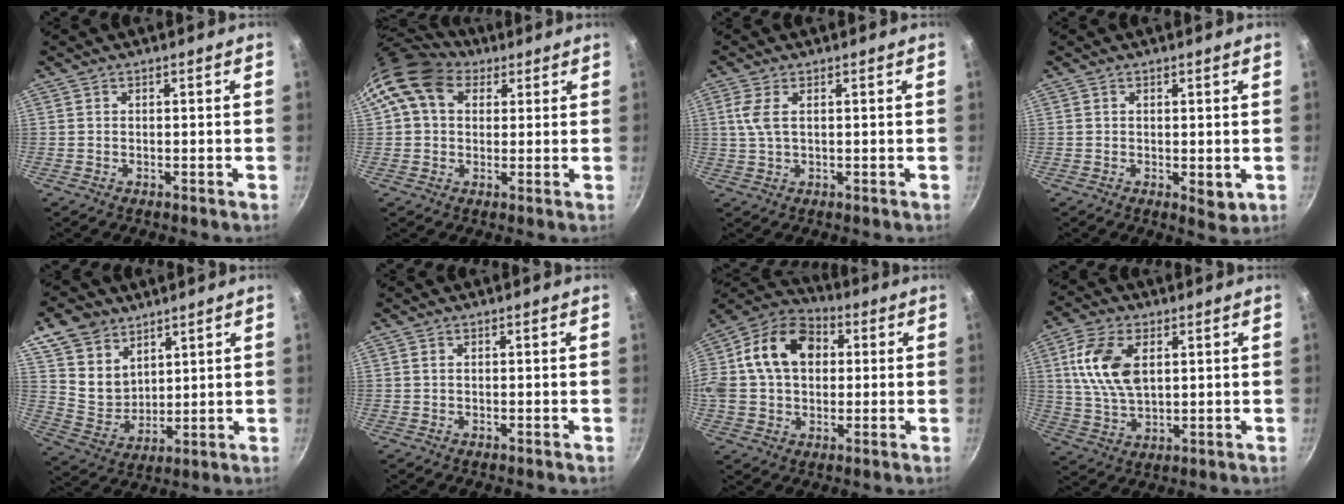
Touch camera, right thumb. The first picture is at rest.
{"total": 10.6, "force": [5.1, 7.7, 5.3], "torque": [-0.075, 0.001, 0.076]}
{"total": 3.7, "force": [1.0, 1.6, 3.2], "torque": [-0.073, 0.003, 0.020]}
{"total": 2.8, "force": [-0.1, 1.4, 2.4], "torque": [-0.034, -0.009, 0.002]}
{"total": 11.7, "force": [7.2, 8.1, 4.3], "torque": [-0.048, -0.034, 0.146]}
{"total": 0.0}
{"total": 18.1, "force": [3.1, 13.3, 11.9], "torque": [-0.200, 0.036, 0.035]}
{"total": 11.8, "force": [3.2, 6.7, 9.2], "torque": [-0.171, -0.007, 0.063]}